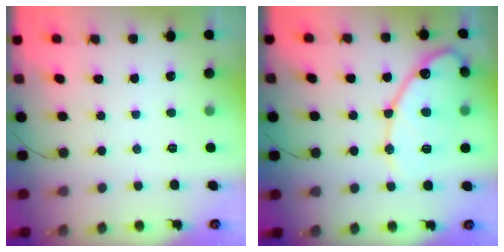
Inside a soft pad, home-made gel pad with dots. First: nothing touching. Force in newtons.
{"total": 15.3, "press": 15.2, "slide": 1.2}